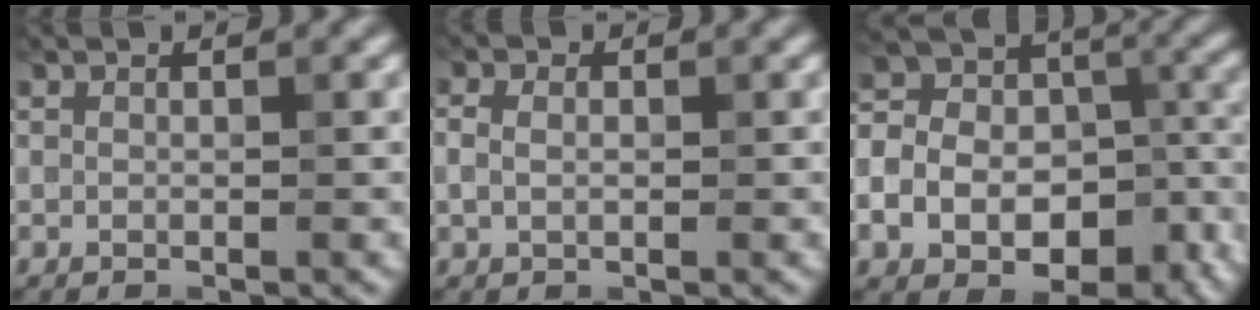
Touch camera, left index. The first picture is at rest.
{"total": 2.0, "force": [0.3, 1.4, 1.4], "torque": [-0.025, 0.003, 0.002]}
{"total": 16.4, "force": [-7.4, 11.7, 8.9], "torque": [-0.183, -0.023, -0.106]}